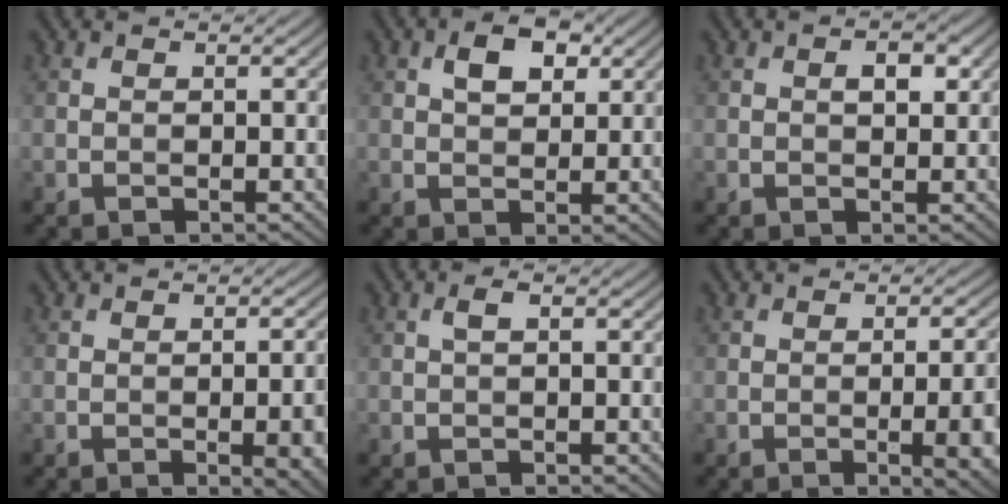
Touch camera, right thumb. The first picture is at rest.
{"total": 4.1, "force": [1.6, 2.4, 2.9], "torque": [-0.052, 0.005, 0.026]}
{"total": 2.1, "force": [0.6, 1.1, 1.7], "torque": [-0.023, 0.000, 0.007]}
{"total": 5.5, "force": [-1.3, 1.3, 5.2], "torque": [-0.070, -0.004, -0.010]}
{"total": 1.4, "force": [0.2, 0.4, 1.3], "torque": [-0.026, 0.004, 0.003]}
{"total": 7.9, "force": [-1.6, 2.3, 7.3], "torque": [-0.090, -0.003, -0.011]}